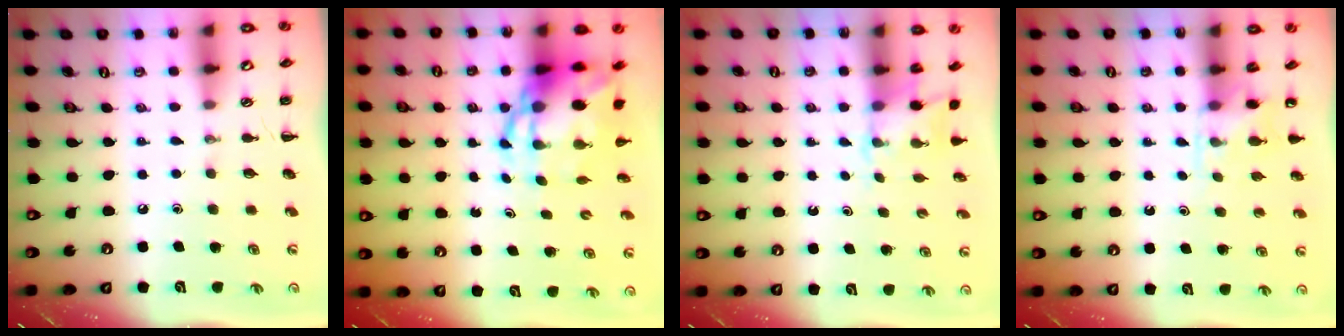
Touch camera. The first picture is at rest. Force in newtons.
{"total": 7.8, "press": 7.6, "slide": 1.8}
{"total": 2.6, "press": 2.5, "slide": 0.6}
{"total": 4.4, "press": 4.2, "slide": 1.6}